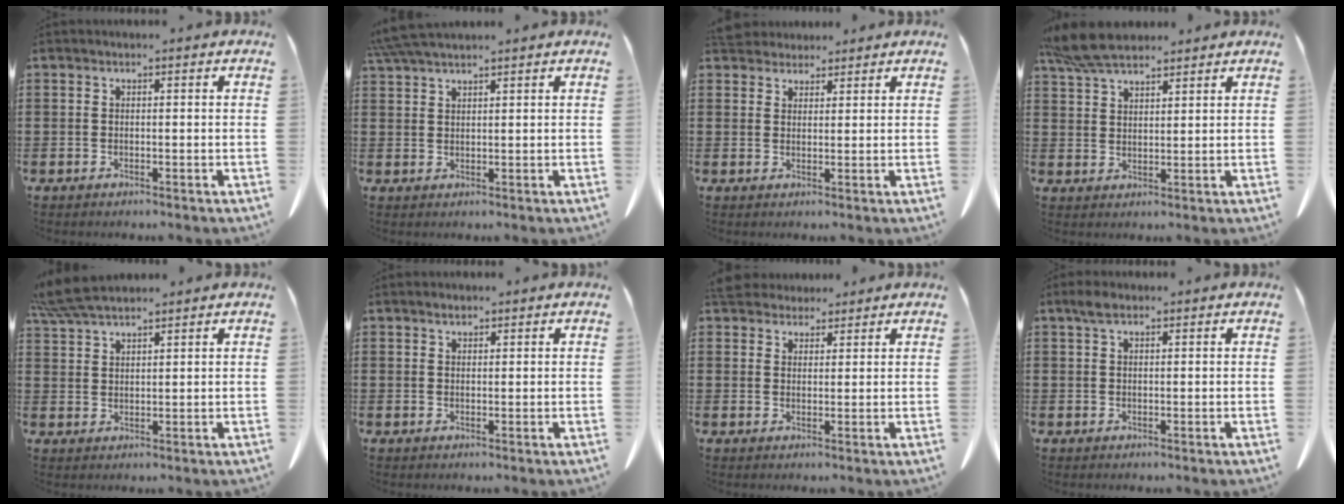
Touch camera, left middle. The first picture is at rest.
{"total": 4.2, "force": [3.7, 0.3, 1.9], "torque": [-0.049, -0.005, 0.071]}
{"total": 3.9, "force": [3.7, 1.2, 0.5], "torque": [-0.022, -0.006, 0.072]}
{"total": 7.0, "force": [5.9, 1.9, 3.2], "torque": [-0.081, -0.007, 0.115]}
{"total": 6.1, "force": [5.2, 1.0, 2.9], "torque": [-0.072, -0.011, 0.102]}
{"total": 1.4, "force": [1.1, 0.5, 0.6], "torque": [-0.006, -0.004, 0.021]}
{"total": 4.6, "force": [4.2, 1.5, 1.0], "torque": [-0.033, -0.006, 0.082]}
{"total": 2.1, "force": [1.2, 1.0, 1.3], "torque": [-0.031, 0.005, 0.023]}